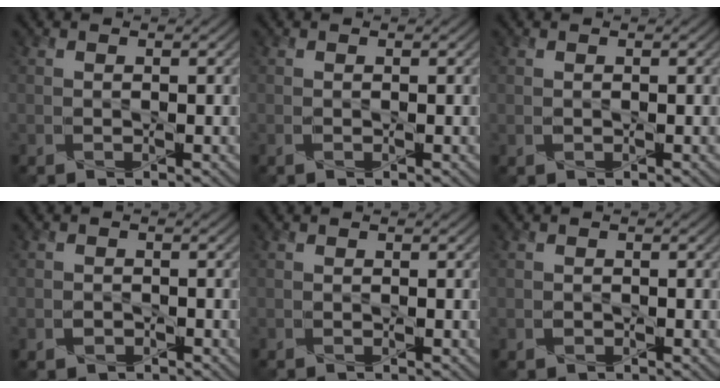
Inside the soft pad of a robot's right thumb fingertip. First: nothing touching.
{"total": 0.0}
{"total": 0.0}
{"total": 1.3, "force": [-0.7, 1.0, 0.5], "torque": [-0.009, -0.002, -0.014]}
{"total": 0.0}
{"total": 0.7, "force": [-0.3, 0.6, 0.2], "torque": [-0.003, -0.004, -0.008]}